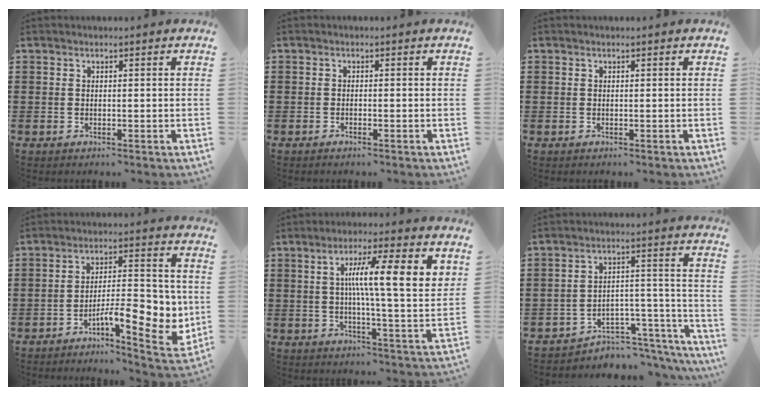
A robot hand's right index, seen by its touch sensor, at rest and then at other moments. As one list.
[{"total": 0.6, "force": [-0.5, 0.0, 0.4], "torque": [-0.008, -0.002, -0.010]}, {"total": 0.0}, {"total": 11.0, "force": [-3.3, 4.4, 9.6], "torque": [-0.121, -0.001, -0.051]}, {"total": 11.1, "force": [3.4, 1.5, 10.5], "torque": [-0.187, 0.000, 0.048]}, {"total": 5.3, "force": [-4.5, 2.4, 1.3], "torque": [-0.023, 0.011, -0.086]}]